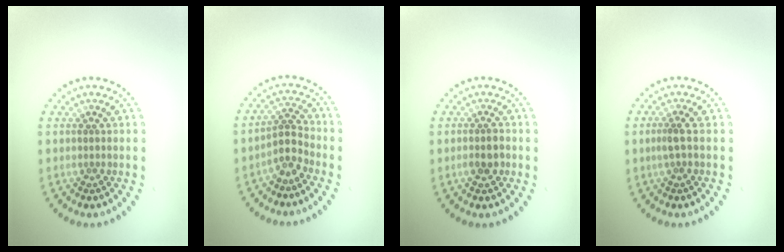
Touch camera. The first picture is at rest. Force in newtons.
{"total": 2.4, "press": 1.7, "slide": 1.7}
{"total": 1.7, "press": 1.6, "slide": 0.5}
{"total": 1.3, "press": 1.0, "slide": 0.8}